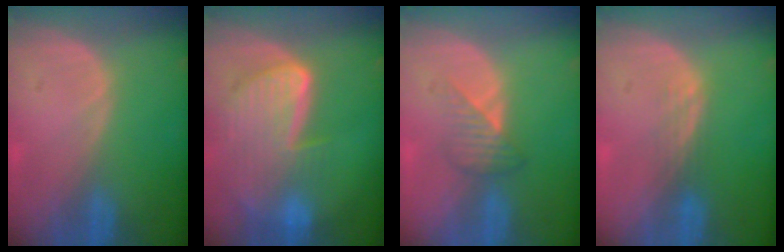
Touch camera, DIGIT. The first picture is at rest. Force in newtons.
{"total": 9.8, "press": 8.3, "slide": 5.3}
{"total": 3.5, "press": 3.2, "slide": 1.4}
{"total": 1.8, "press": 1.7, "slide": 0.2}